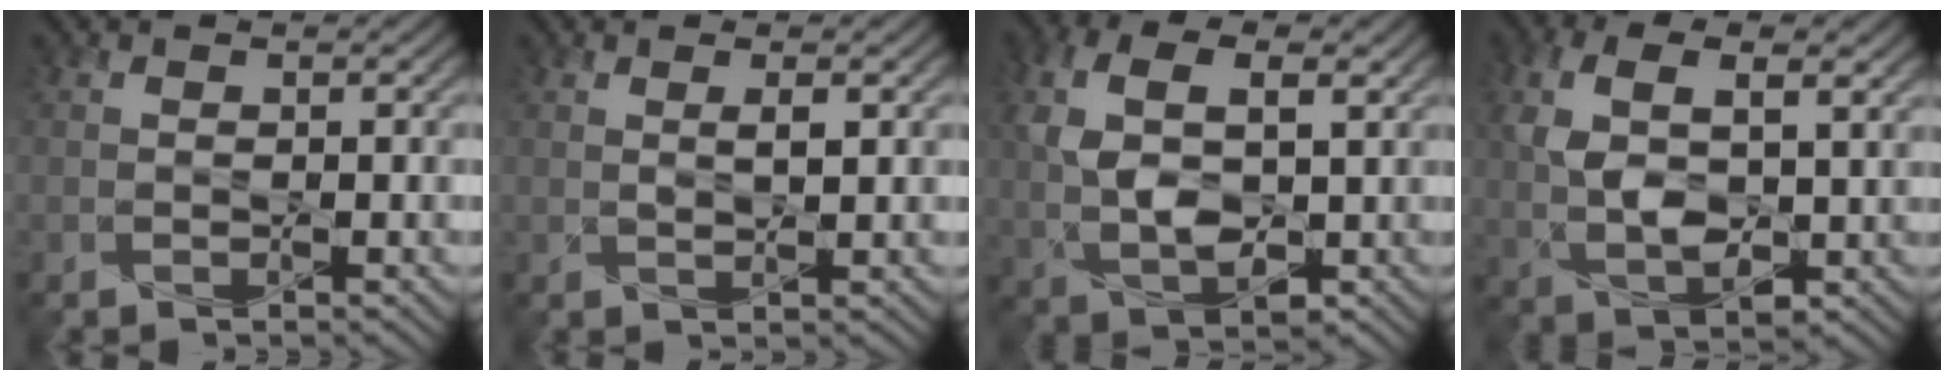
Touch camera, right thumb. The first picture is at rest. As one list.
[{"total": 1.7, "force": [0.7, 0.4, 1.5], "torque": [-0.031, -0.002, 0.016]}, {"total": 8.8, "force": [1.4, 5.2, 7.0], "torque": [-0.161, 0.000, 0.024]}, {"total": 8.3, "force": [1.8, 4.5, 6.8], "torque": [-0.151, -0.003, 0.031]}]